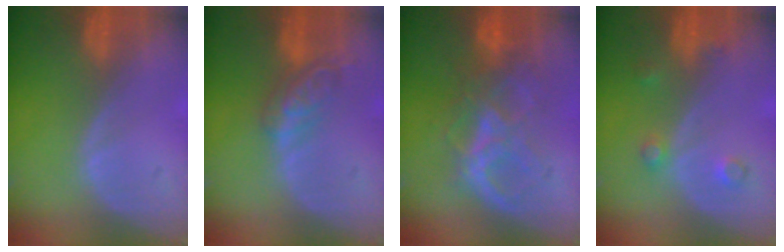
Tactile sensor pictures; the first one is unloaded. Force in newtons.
{"total": 5.7, "press": 5.0, "slide": 2.7}
{"total": 7.5, "press": 7.3, "slide": 1.6}
{"total": 2.6, "press": 2.6, "slide": 0.3}